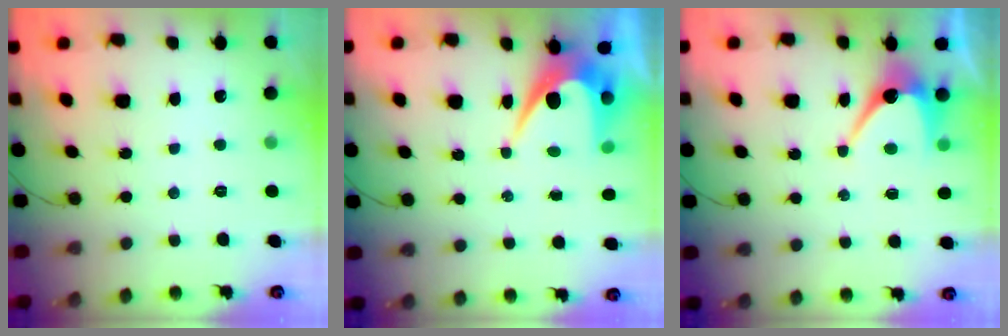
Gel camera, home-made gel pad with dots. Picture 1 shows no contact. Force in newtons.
{"total": 6.2, "press": 6.2, "slide": 0.5}
{"total": 7.4, "press": 7.3, "slide": 0.8}